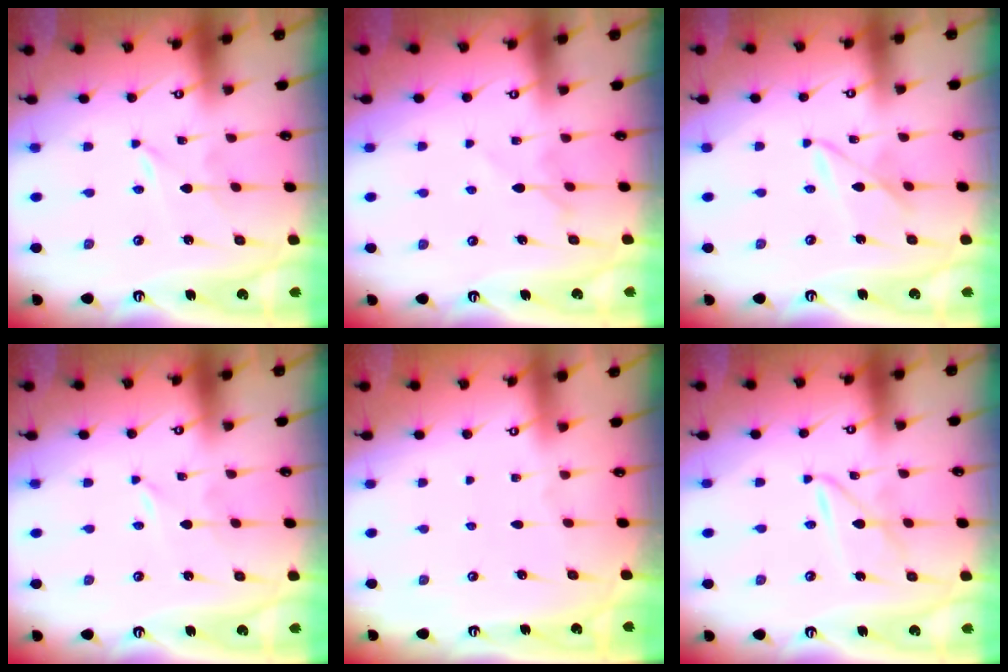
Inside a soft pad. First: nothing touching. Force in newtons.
{"total": 5.9, "press": 5.9, "slide": 0.9}
{"total": 4.5, "press": 4.5, "slide": 0.4}
{"total": 0.0}
{"total": 0.0}
{"total": 5.4, "press": 5.4, "slide": 0.4}